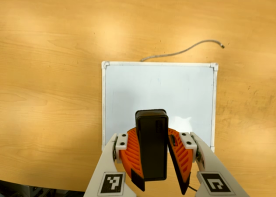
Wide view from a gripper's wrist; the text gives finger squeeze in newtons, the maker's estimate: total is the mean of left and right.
{"total": 9.5, "left": 9.7, "right": 9.2}